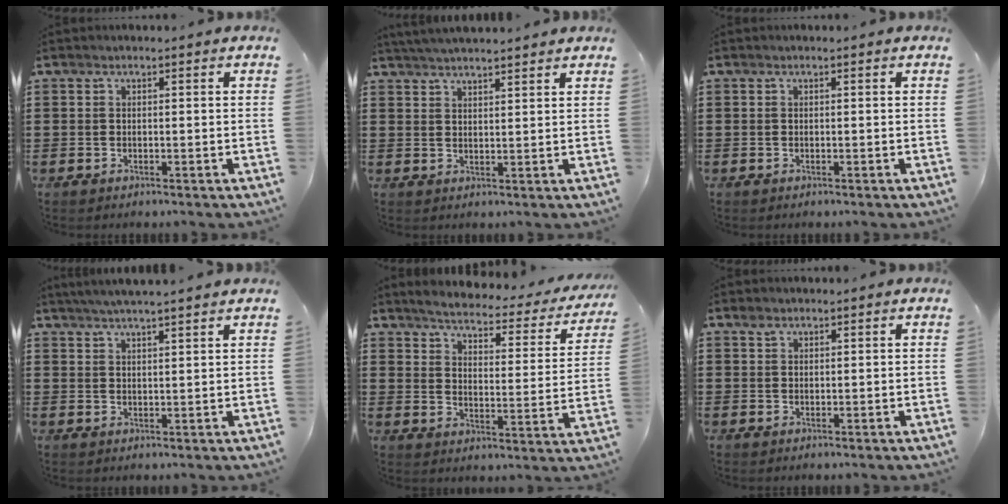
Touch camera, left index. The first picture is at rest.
{"total": 3.0, "force": [3.0, -0.4, 0.5], "torque": [-0.018, -0.006, 0.055]}
{"total": 0.0}
{"total": 3.1, "force": [2.8, -0.5, 1.2], "torque": [-0.030, -0.004, 0.051]}
{"total": 3.2, "force": [3.0, 0.2, 1.3], "torque": [-0.046, -0.028, 0.041]}
{"total": 1.1, "force": [0.8, 0.6, 0.4], "torque": [-0.009, 0.003, 0.016]}